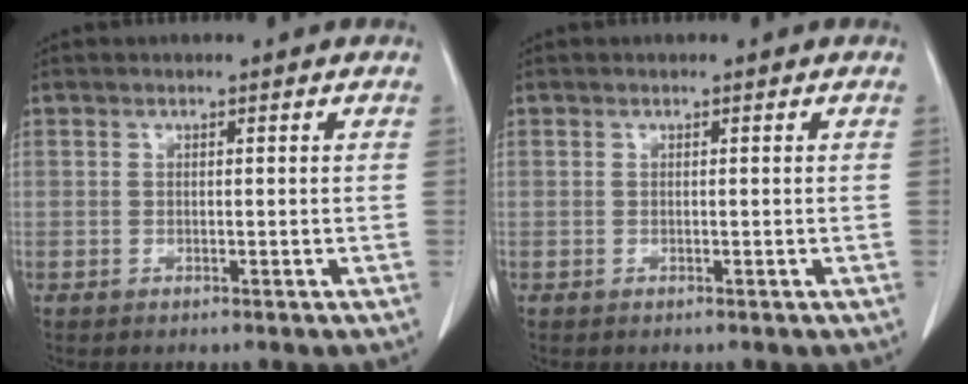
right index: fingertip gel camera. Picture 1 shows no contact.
{"total": 0.0}